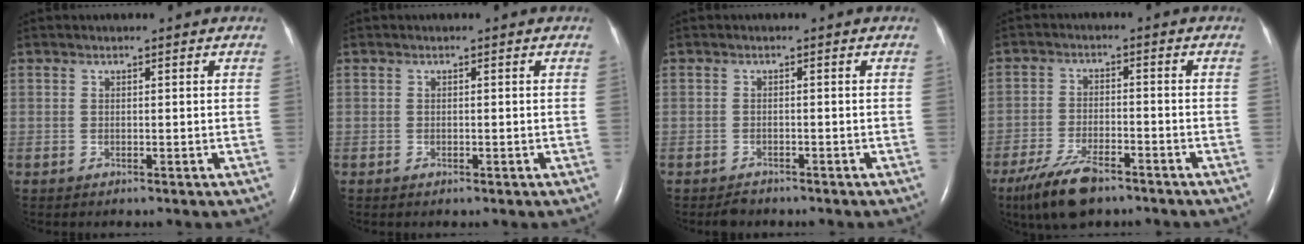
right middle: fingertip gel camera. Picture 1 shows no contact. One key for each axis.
{"total": 0.6, "fx": -0.3, "fy": 0.3, "fz": 0.4, "tx": -0.008, "ty": 0.000, "tz": -0.003}
{"total": 1.5, "fx": -1.4, "fy": 0.7, "fz": 0.3, "tx": -0.014, "ty": -0.003, "tz": -0.020}
{"total": 8.7, "fx": -6.2, "fy": 2.7, "fz": 5.5, "tx": -0.114, "ty": -0.015, "tz": -0.109}